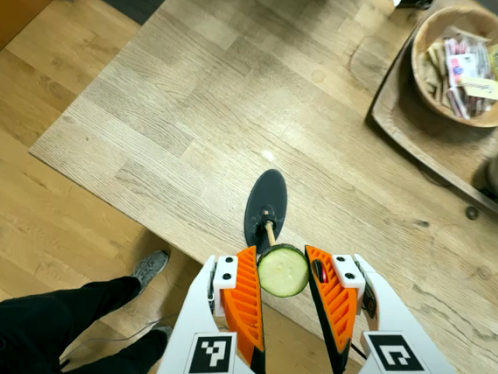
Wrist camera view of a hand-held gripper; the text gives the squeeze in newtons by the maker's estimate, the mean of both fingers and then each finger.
{"total": 7.8, "left": 8.2, "right": 7.5}